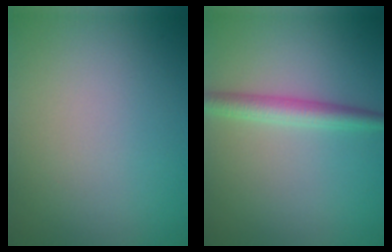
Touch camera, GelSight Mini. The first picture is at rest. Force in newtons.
{"total": 2.7, "press": 2.7, "slide": 0.1}